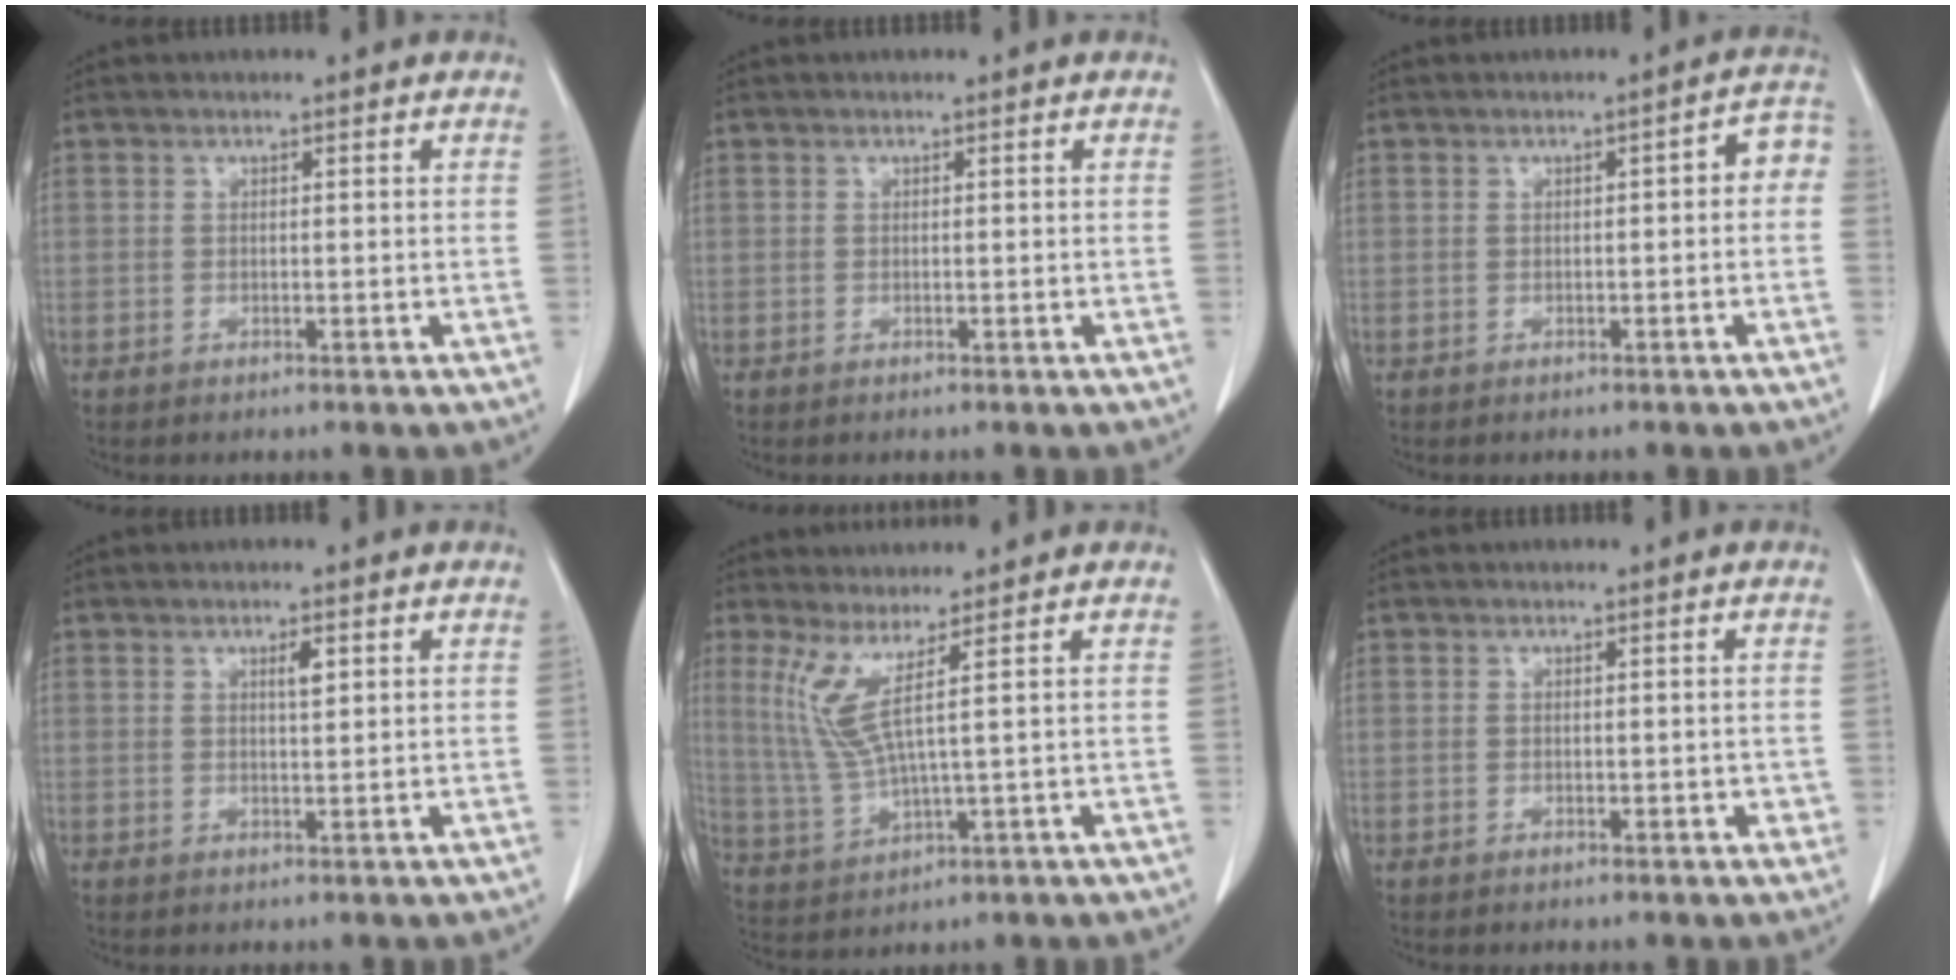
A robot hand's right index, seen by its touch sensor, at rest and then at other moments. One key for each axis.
{"total": 0.0}
{"total": 3.5, "fx": -0.1, "fy": 1.2, "fz": 3.3, "tx": -0.033, "ty": 0.020, "tz": -0.005}
{"total": 1.6, "fx": 0.7, "fy": 0.3, "fz": 1.4, "tx": -0.024, "ty": -0.002, "tz": 0.012}
{"total": 5.8, "fx": 2.5, "fy": -1.0, "fz": 5.1, "tx": -0.123, "ty": -0.009, "tz": 0.062}
{"total": 1.2, "fx": -0.2, "fy": 0.7, "fz": 1.0, "tx": -0.013, "ty": 0.002, "tz": 0.001}